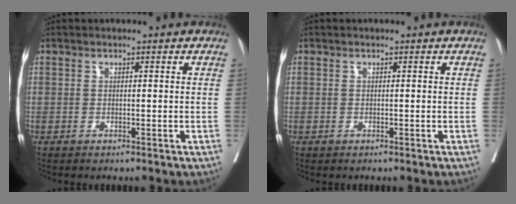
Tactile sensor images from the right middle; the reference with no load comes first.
{"total": 0.0}